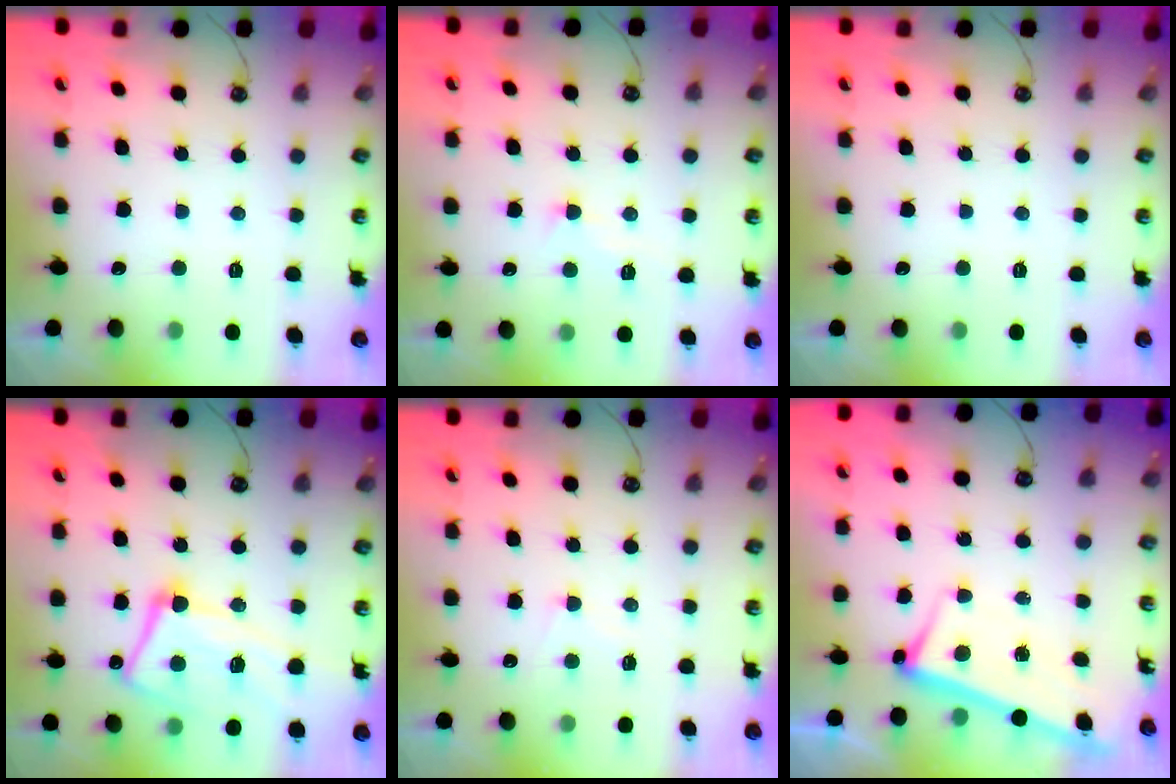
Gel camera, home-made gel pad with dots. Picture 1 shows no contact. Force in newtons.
{"total": 1.6, "press": 1.4, "slide": 0.7}
{"total": 0.0}
{"total": 13.1, "press": 13.0, "slide": 1.1}
{"total": 0.8, "press": 0.3, "slide": 0.7}
{"total": 2.7, "press": 2.5, "slide": 1.0}